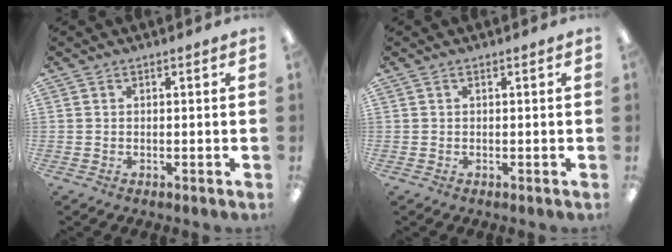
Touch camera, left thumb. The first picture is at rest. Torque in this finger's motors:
{"motor_torque": [-0.05, 0.05, 0.00, 0.00, 0.00]}